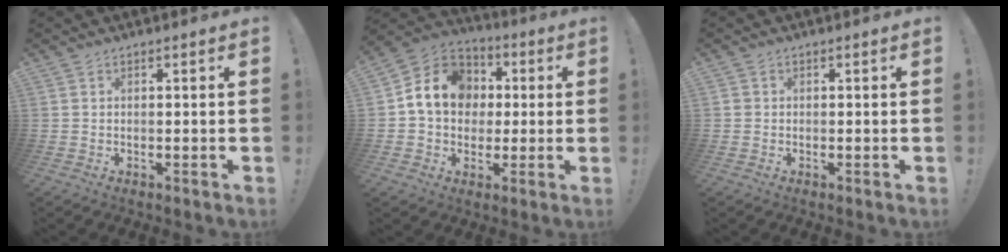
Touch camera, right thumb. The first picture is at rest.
{"total": 14.6, "force": [2.3, 12.4, 7.4], "torque": [-0.099, 0.007, 0.052]}
{"total": 0.8, "force": [0.0, 0.8, -0.1], "torque": [0.000, 0.003, 0.001]}